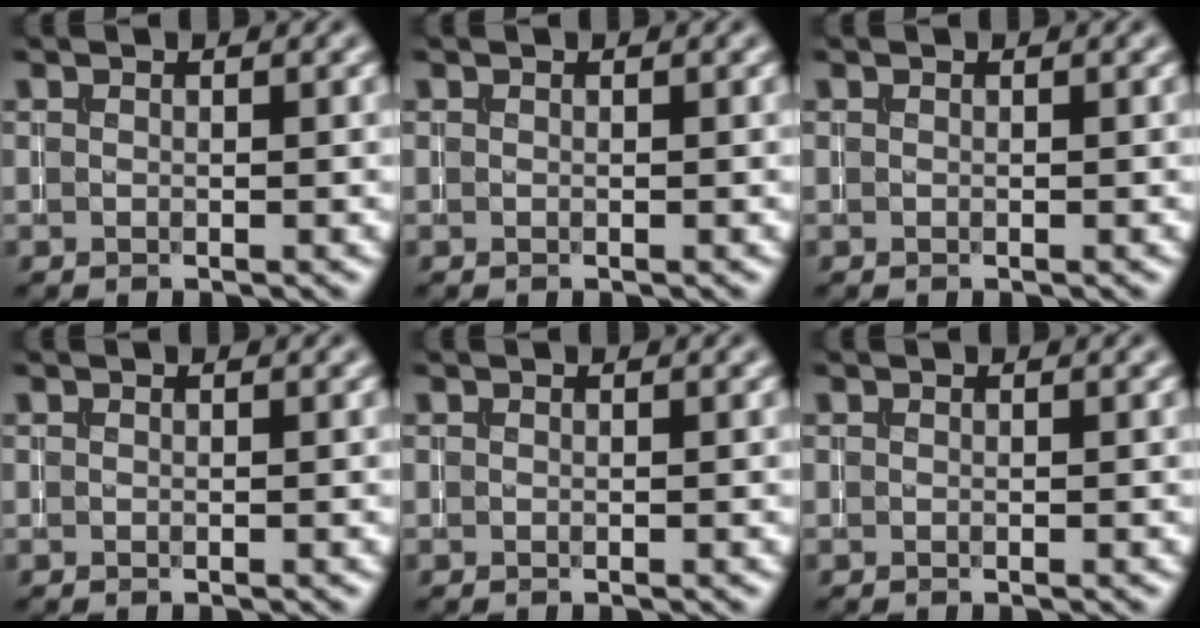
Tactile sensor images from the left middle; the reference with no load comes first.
{"total": 0.0}
{"total": 0.0}
{"total": 0.0}
{"total": 0.0}
{"total": 0.0}